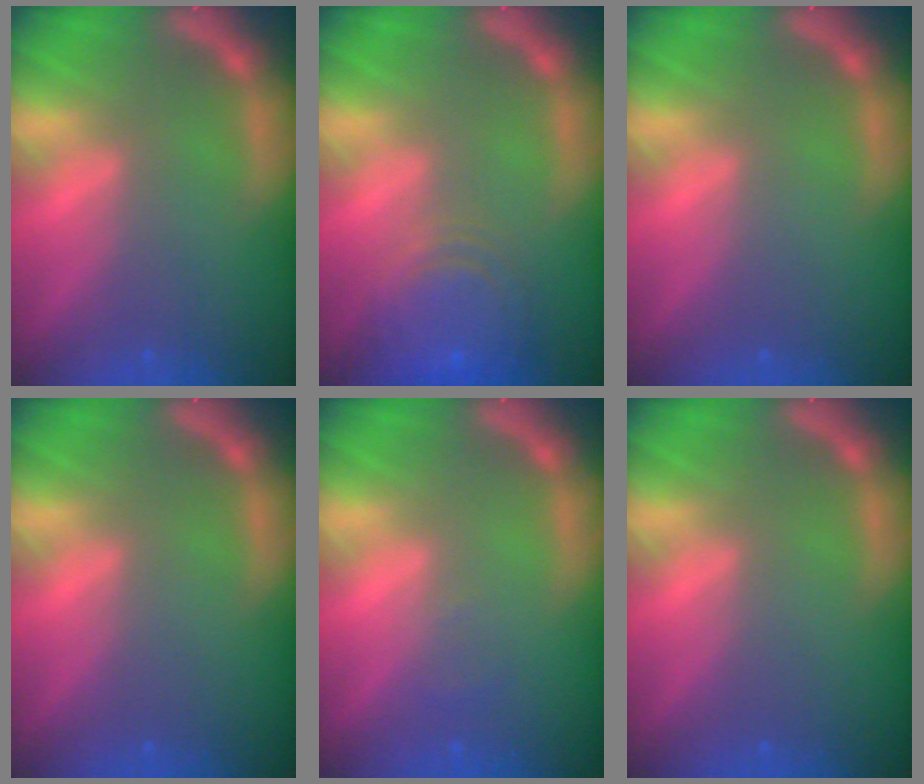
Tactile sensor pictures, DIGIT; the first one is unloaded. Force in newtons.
{"total": 7.5}
{"total": 0.0}
{"total": 0.0}
{"total": 0.9}
{"total": 0.0}